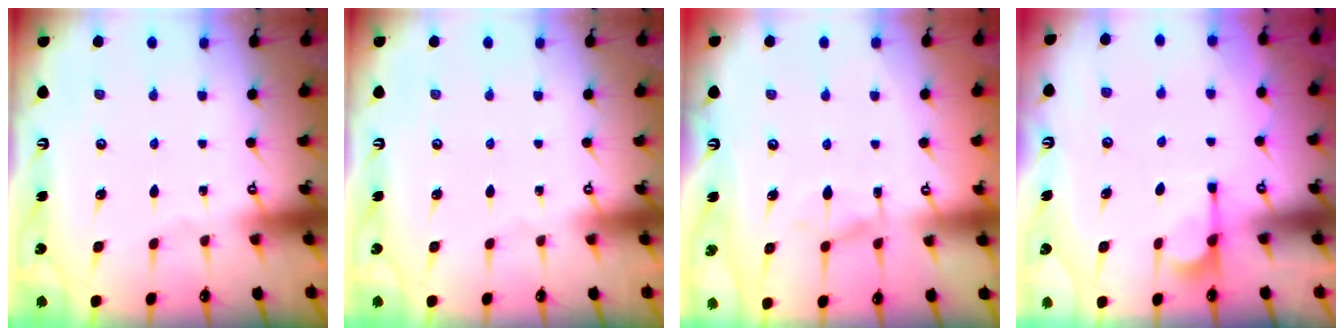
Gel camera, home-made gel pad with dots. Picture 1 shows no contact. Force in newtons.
{"total": 0.0}
{"total": 5.9, "press": 5.9, "slide": 0.7}
{"total": 0.8, "press": 0.1, "slide": 0.8}